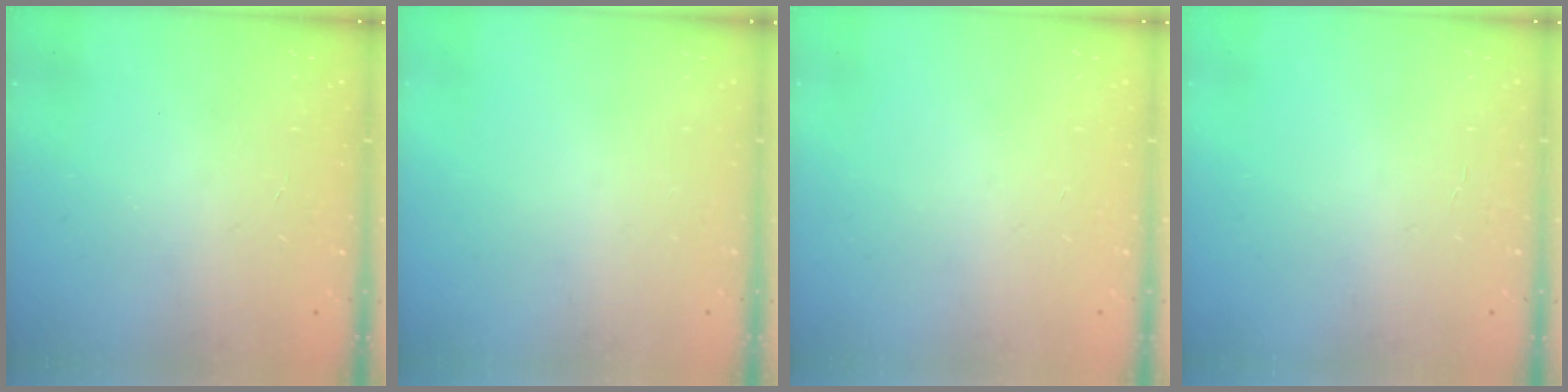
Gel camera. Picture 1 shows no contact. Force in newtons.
{"total": 0.0}
{"total": 0.0}
{"total": 2.0, "press": 2.0, "slide": 0.2}